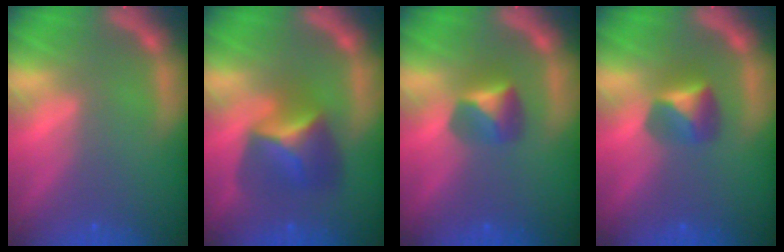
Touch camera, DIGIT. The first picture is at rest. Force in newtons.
{"total": 5.4}
{"total": 2.9}
{"total": 2.9}